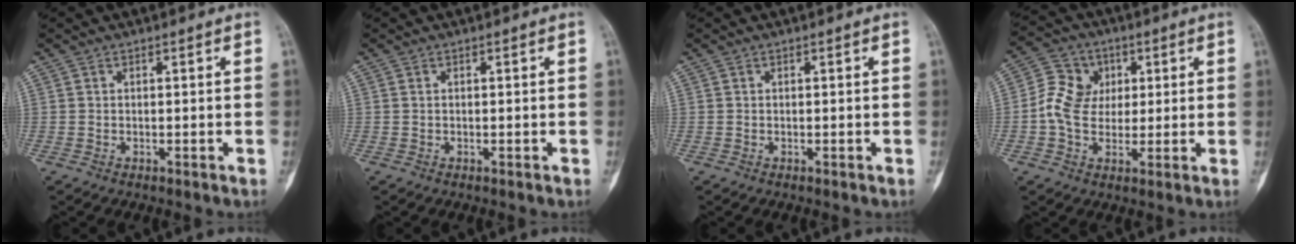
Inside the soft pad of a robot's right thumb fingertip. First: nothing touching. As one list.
[{"total": 0.0}, {"total": 0.0}, {"total": 8.9, "force": [0.7, 7.4, 4.9], "torque": [-0.068, 0.009, 0.003]}]